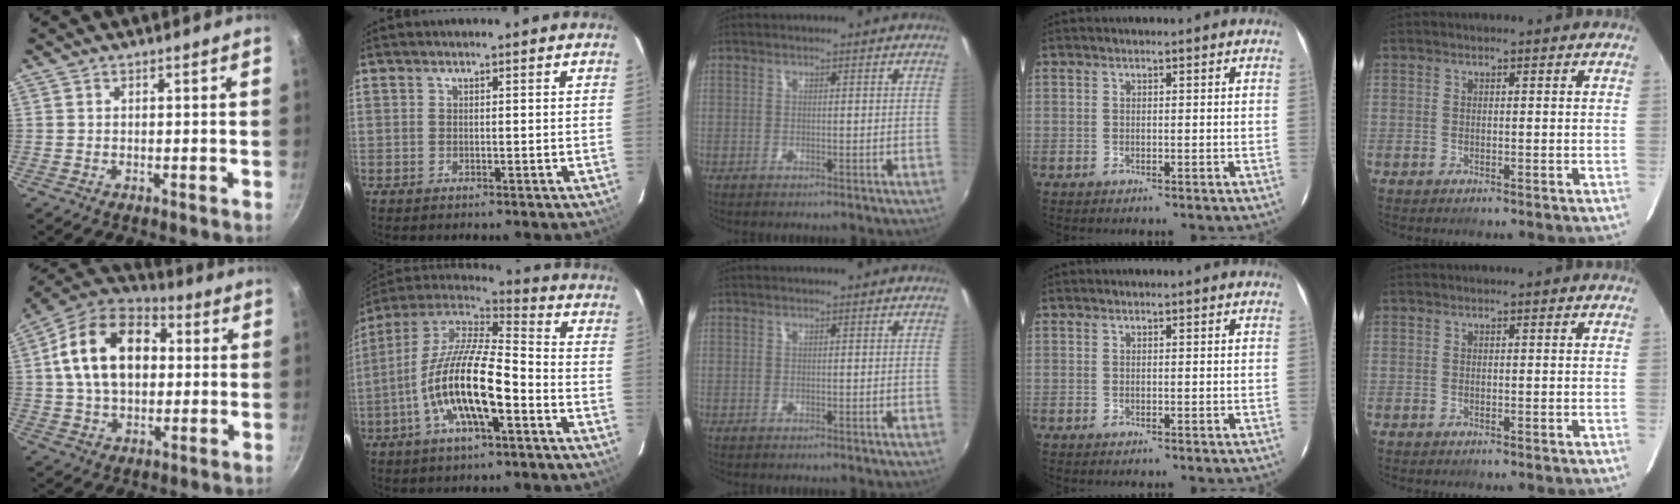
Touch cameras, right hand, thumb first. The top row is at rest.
{"thumb": {"total": 18.5, "force": [2.7, 12.5, 13.3], "torque": [-0.200, 0.027, 0.031]}, "index": {"total": 17.2, "force": [-6.4, 4.9, 15.2], "torque": [-0.290, -0.014, -0.125]}}